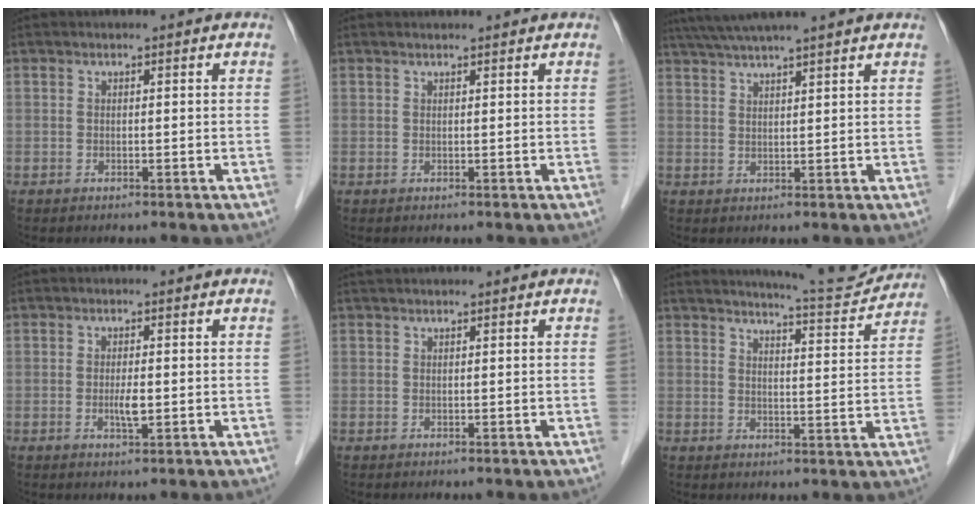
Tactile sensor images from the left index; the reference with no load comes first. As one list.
[{"total": 1.6, "force": [1.6, 0.1, 0.5], "torque": [-0.008, 0.017, 0.026]}, {"total": 11.0, "force": [9.4, -0.4, 5.6], "torque": [-0.096, 0.042, 0.135]}, {"total": 2.1, "force": [-0.3, 0.4, 2.1], "torque": [-0.043, -0.002, -0.004]}, {"total": 2.3, "force": [2.1, 0.1, 0.9], "torque": [-0.010, 0.030, 0.038]}, {"total": 9.8, "force": [9.6, -0.1, 1.9], "torque": [-0.033, -0.009, 0.123]}]